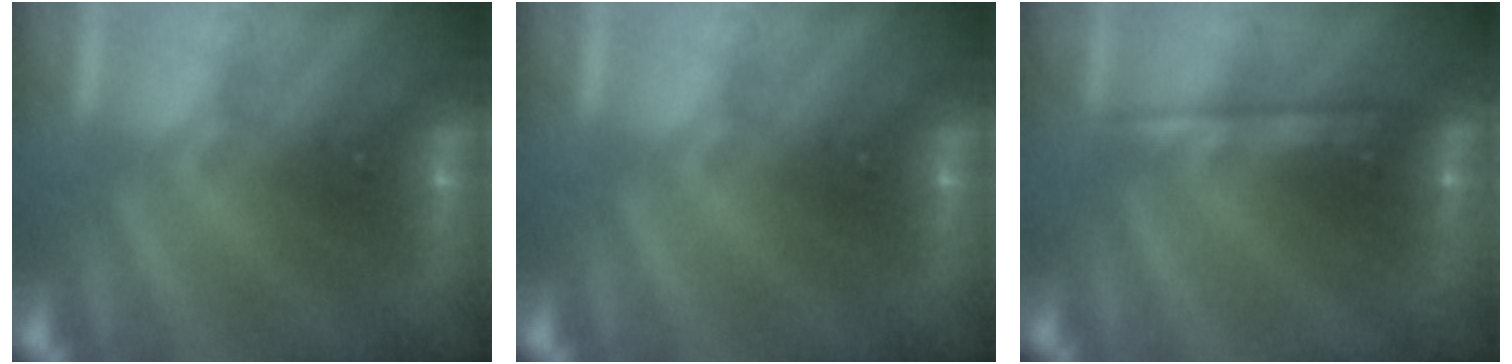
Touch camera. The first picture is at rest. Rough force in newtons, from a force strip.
{"total": 0.0}
{"total": 2.2}